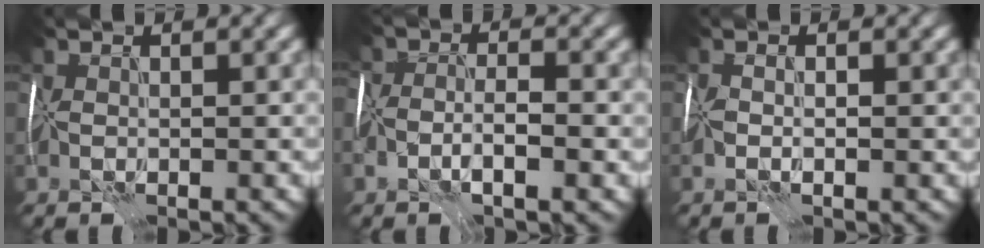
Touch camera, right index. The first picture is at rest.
{"total": 3.7, "force": [-2.1, 1.4, 2.7], "torque": [-0.038, 0.001, -0.041]}
{"total": 1.1, "force": [-0.6, 0.2, 0.9], "torque": [-0.025, -0.005, -0.011]}